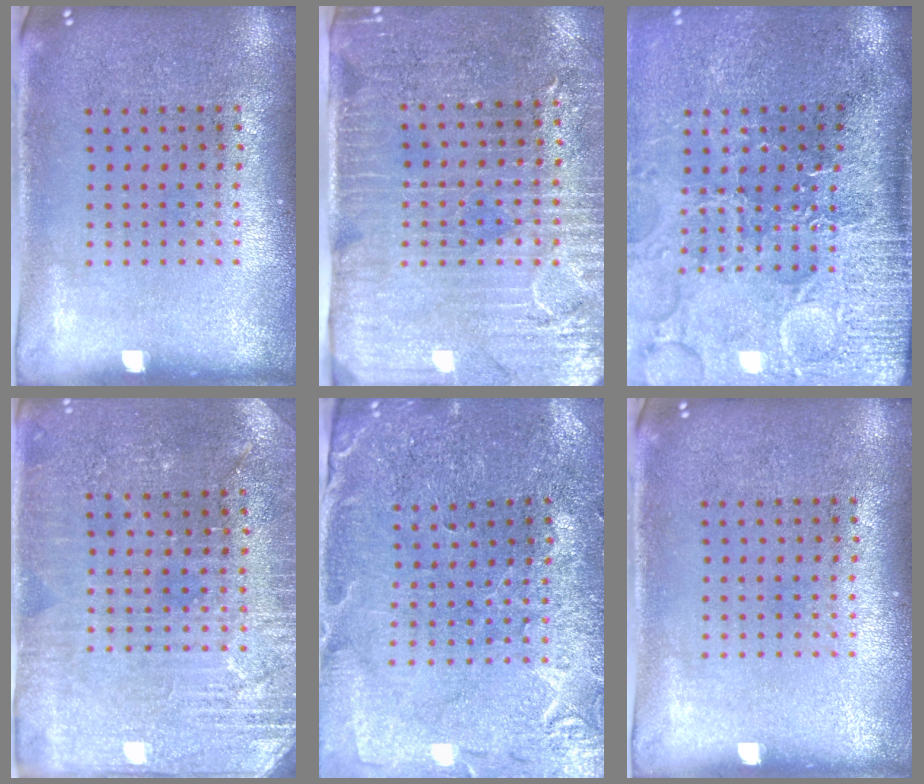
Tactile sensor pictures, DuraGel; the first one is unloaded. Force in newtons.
{"total": 3.3, "press": 3.0, "slide": 1.5}
{"total": 4.5, "press": 3.8, "slide": 2.6}
{"total": 2.8, "press": 2.8, "slide": 0.5}
{"total": 0.7, "press": 0.7, "slide": 0.3}
{"total": 0.0}